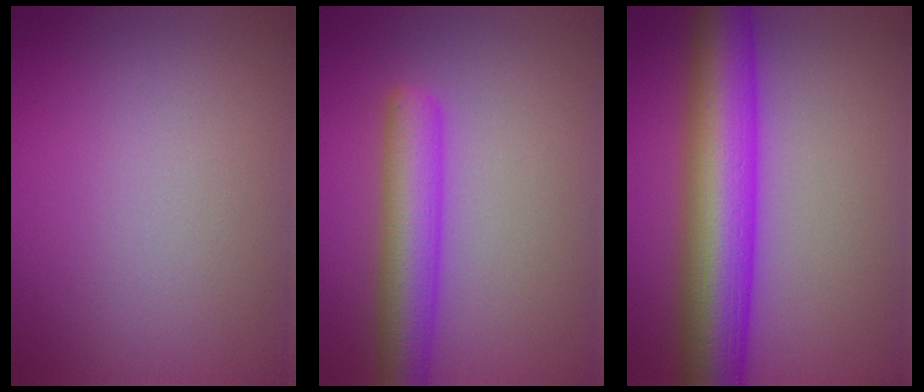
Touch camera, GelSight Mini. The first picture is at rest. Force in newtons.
{"total": 5.5, "press": 5.5, "slide": 0.1}
{"total": 10.5, "press": 10.4, "slide": 0.2}